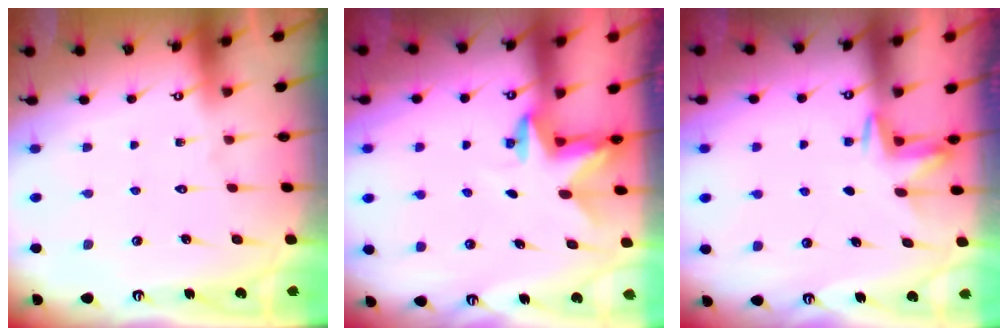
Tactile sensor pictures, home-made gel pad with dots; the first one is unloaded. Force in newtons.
{"total": 2.4, "press": 2.4, "slide": 0.4}
{"total": 2.7, "press": 2.7, "slide": 0.4}